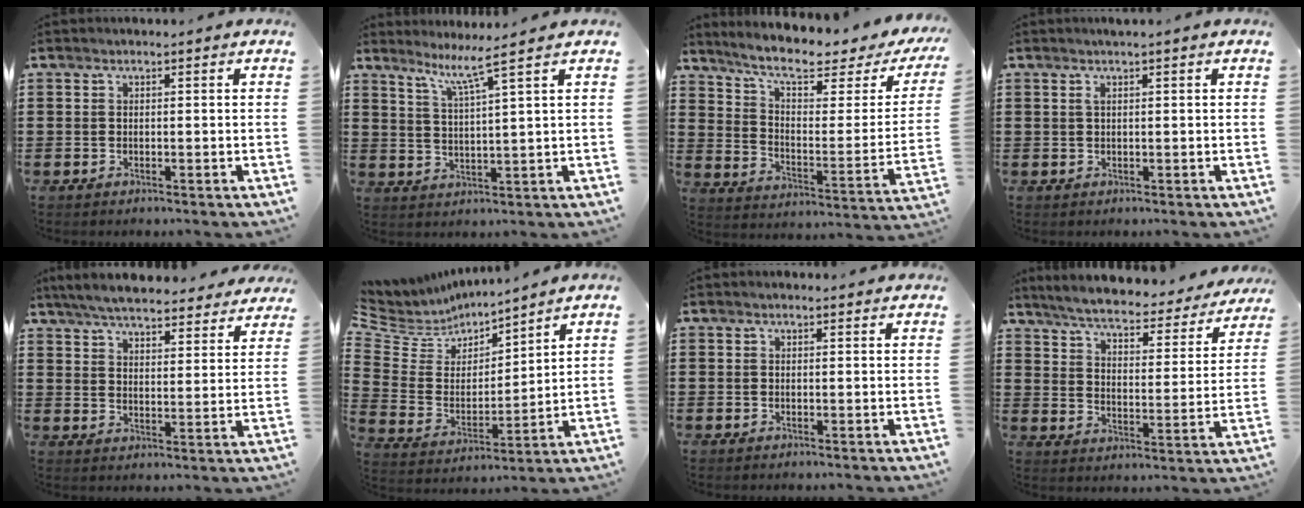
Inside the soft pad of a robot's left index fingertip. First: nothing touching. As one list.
[{"total": 4.6, "force": [3.3, -1.0, 3.0], "torque": [-0.070, -0.014, 0.054]}, {"total": 7.6, "force": [5.9, 1.2, 4.6], "torque": [-0.099, -0.041, 0.095]}, {"total": 0.9, "force": [0.3, 0.0, 0.8], "torque": [-0.015, -0.003, 0.007]}, {"total": 6.1, "force": [5.9, 0.3, 1.6], "torque": [-0.057, -0.028, 0.105]}, {"total": 5.6, "force": [4.9, 2.8, 0.1], "torque": [-0.044, -0.037, 0.082]}, {"total": 0.6, "force": [0.4, 0.5, 0.1], "torque": [-0.004, 0.004, 0.007]}, {"total": 5.1, "force": [4.7, 0.3, 1.9], "torque": [-0.063, -0.036, 0.076]}]